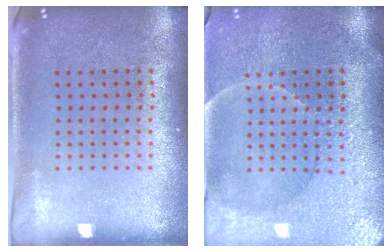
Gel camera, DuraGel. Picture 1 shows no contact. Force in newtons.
{"total": 3.8, "press": 3.6, "slide": 1.3}